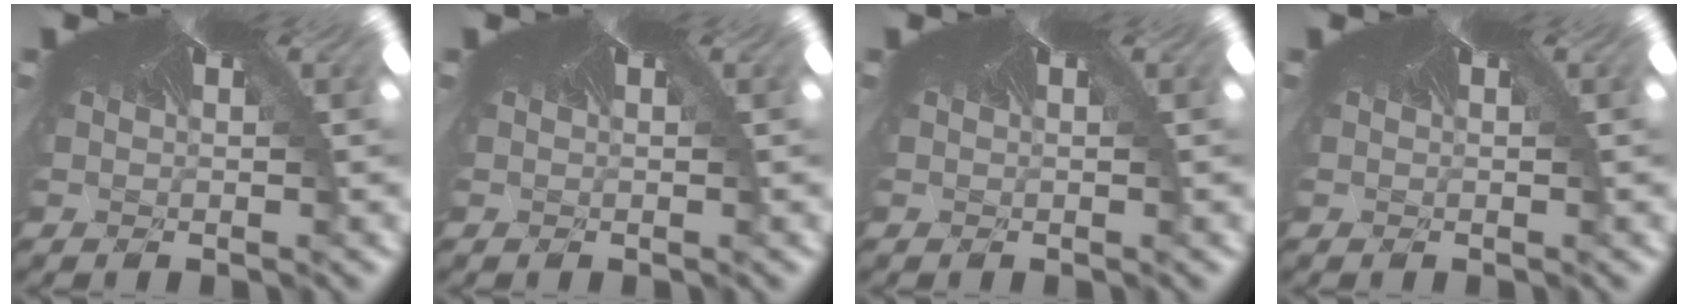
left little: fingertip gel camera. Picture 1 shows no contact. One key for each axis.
{"total": 0.0}
{"total": 0.0}
{"total": 0.0}